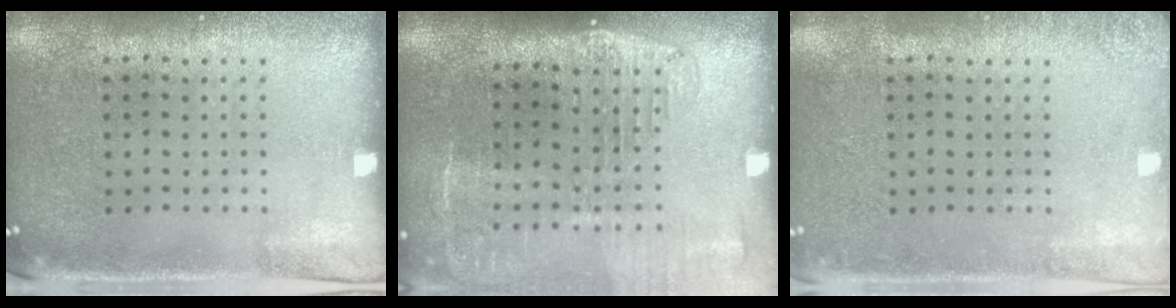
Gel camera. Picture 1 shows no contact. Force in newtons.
{"total": 2.1, "press": 1.7, "slide": 1.2}
{"total": 1.3, "press": 1.3, "slide": 0.2}